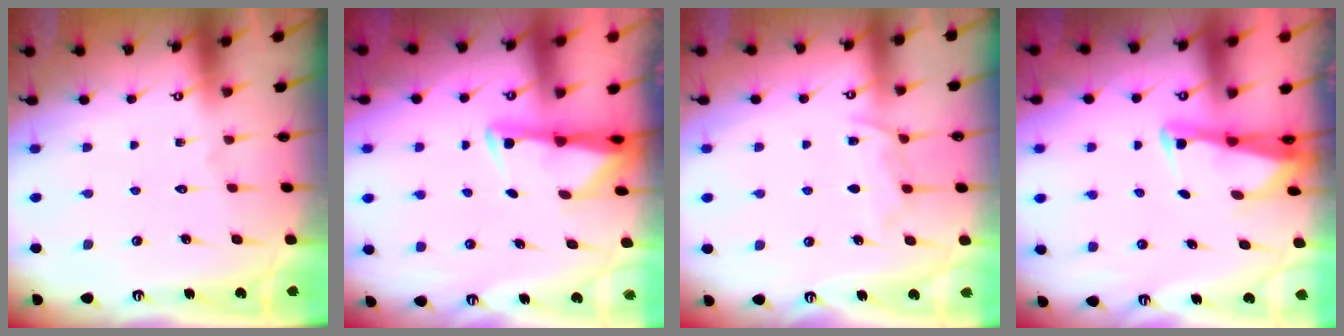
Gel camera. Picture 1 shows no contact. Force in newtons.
{"total": 3.0, "press": 2.9, "slide": 0.5}
{"total": 8.0, "press": 7.9, "slide": 1.0}
{"total": 2.4, "press": 2.3, "slide": 0.5}